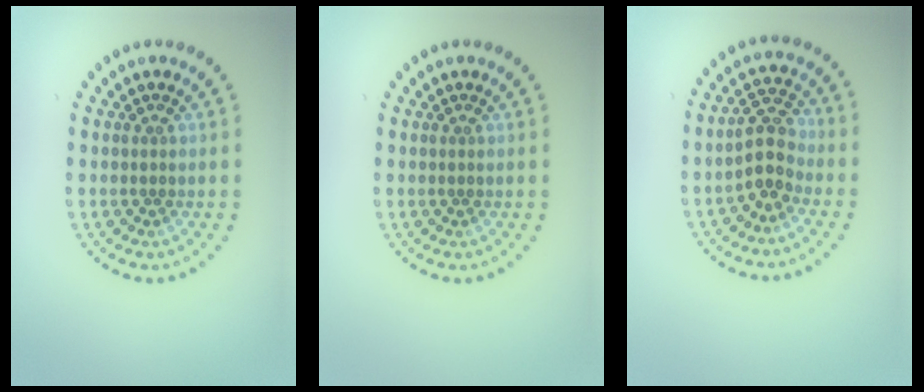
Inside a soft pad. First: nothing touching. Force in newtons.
{"total": 0.0}
{"total": 3.0, "press": 2.8, "slide": 1.2}